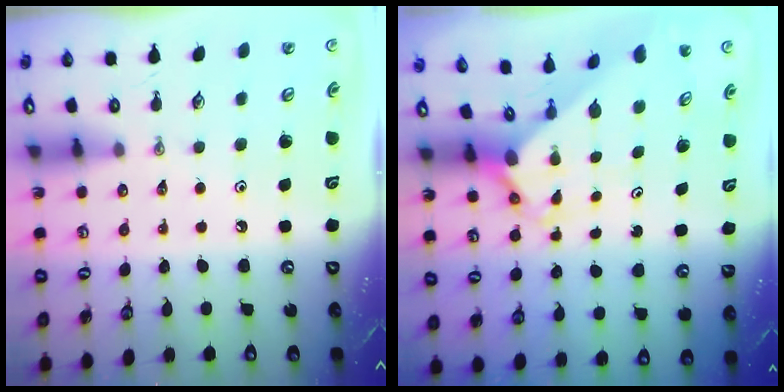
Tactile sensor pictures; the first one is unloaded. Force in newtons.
{"total": 2.8, "press": 2.8, "slide": 0.3}